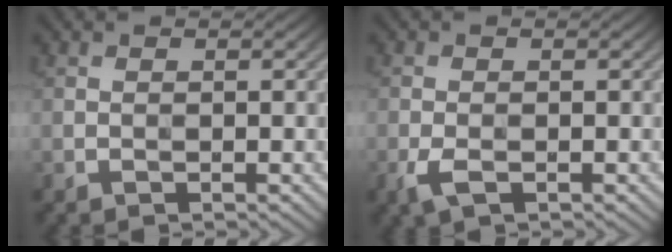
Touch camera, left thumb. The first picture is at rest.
{"total": 2.4, "force": [-1.1, 1.0, 1.8], "torque": [-0.047, -0.006, -0.026]}